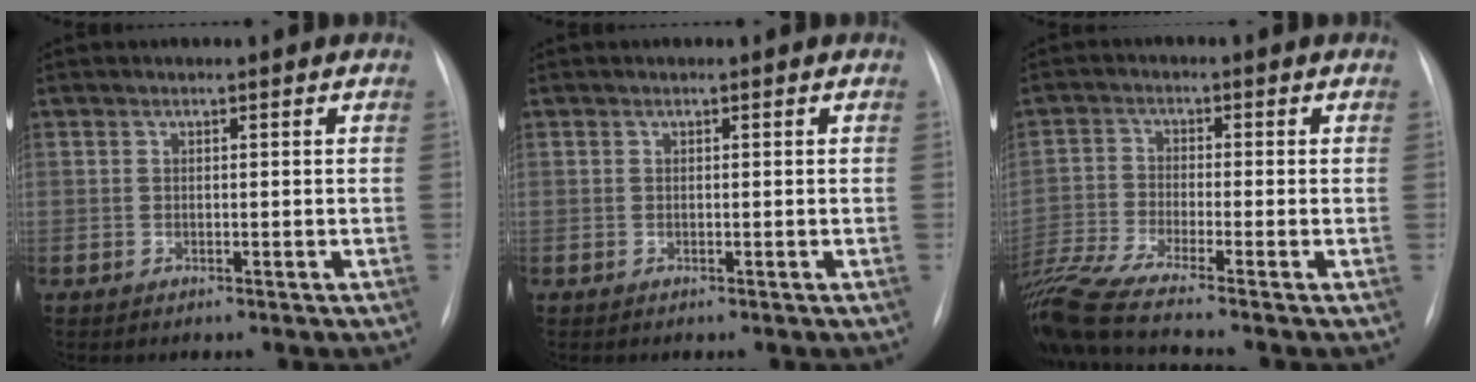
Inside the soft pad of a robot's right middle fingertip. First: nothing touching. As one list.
[{"total": 0.0}, {"total": 11.9, "force": [-10.2, -1.7, 6.0], "torque": [-0.123, -0.020, -0.183]}]